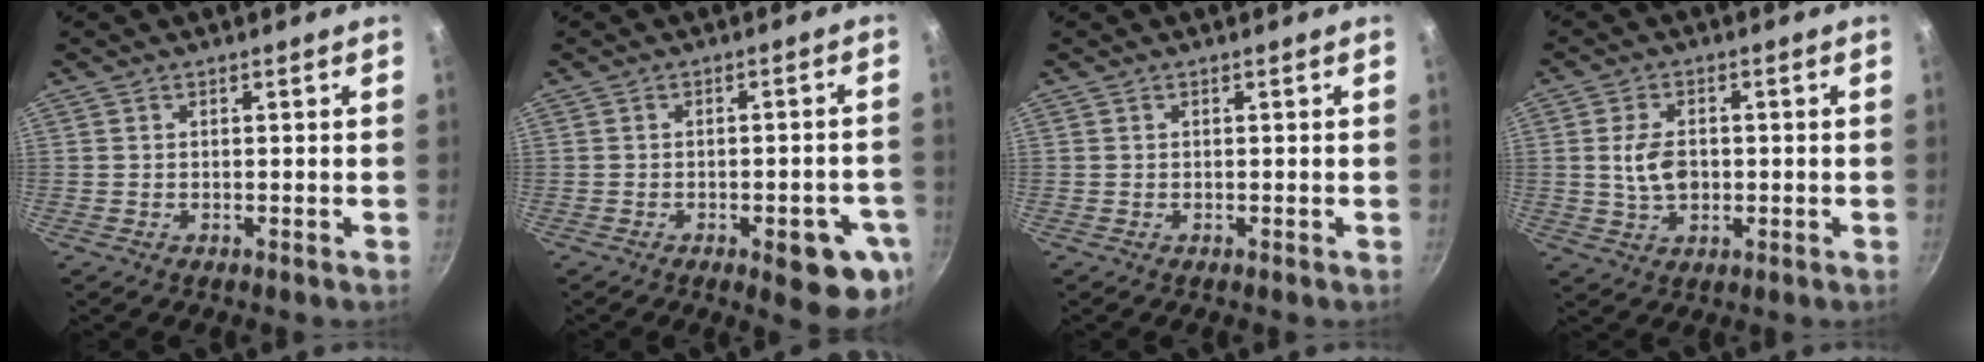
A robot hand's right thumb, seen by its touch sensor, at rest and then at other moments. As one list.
[{"total": 10.1, "force": [-3.7, 3.7, 8.6], "torque": [-0.079, 0.012, -0.042]}, {"total": 0.0}, {"total": 6.4, "force": [0.0, 4.3, 4.8], "torque": [-0.077, 0.003, 0.001]}]